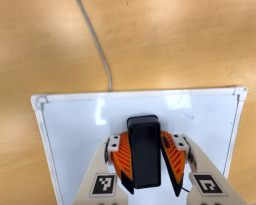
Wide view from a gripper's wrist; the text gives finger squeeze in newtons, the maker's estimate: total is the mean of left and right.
{"total": 15.6, "left": 17.6, "right": 13.7}